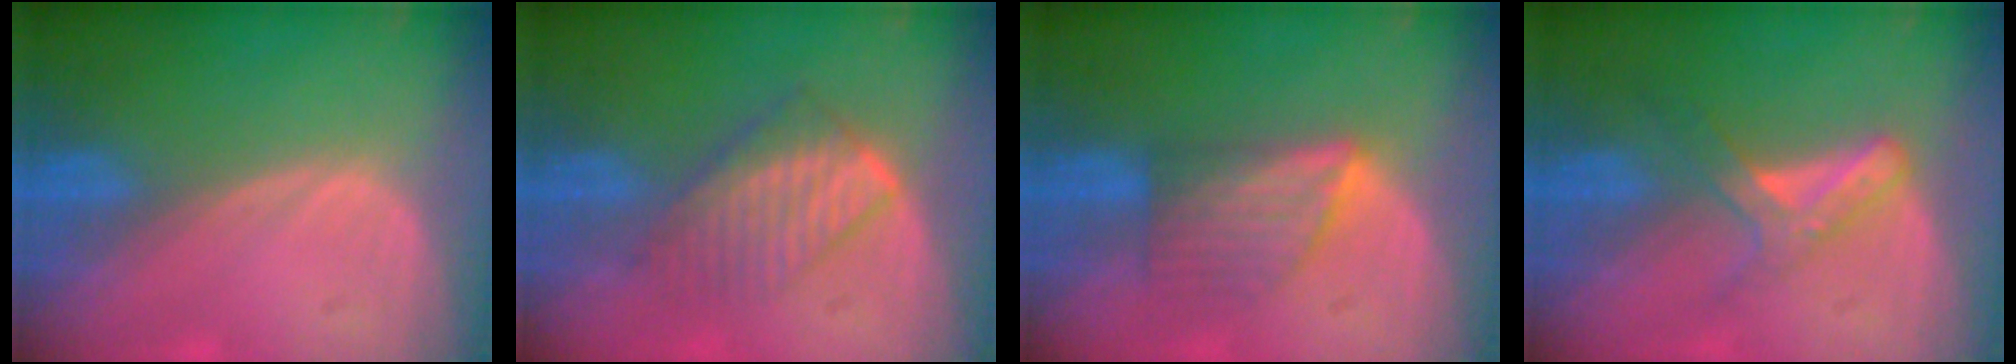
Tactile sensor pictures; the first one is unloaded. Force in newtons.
{"total": 6.0, "press": 5.9, "slide": 1.1}
{"total": 5.9, "press": 5.7, "slide": 1.5}
{"total": 5.6, "press": 4.9, "slide": 2.7}